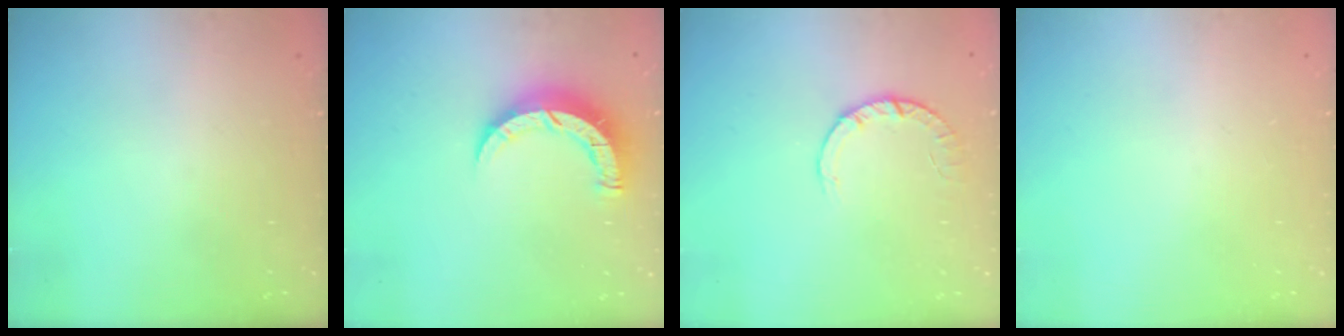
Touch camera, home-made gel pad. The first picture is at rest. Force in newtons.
{"total": 7.9, "press": 7.9, "slide": 0.5}
{"total": 2.8, "press": 2.8, "slide": 0.4}
{"total": 0.0}